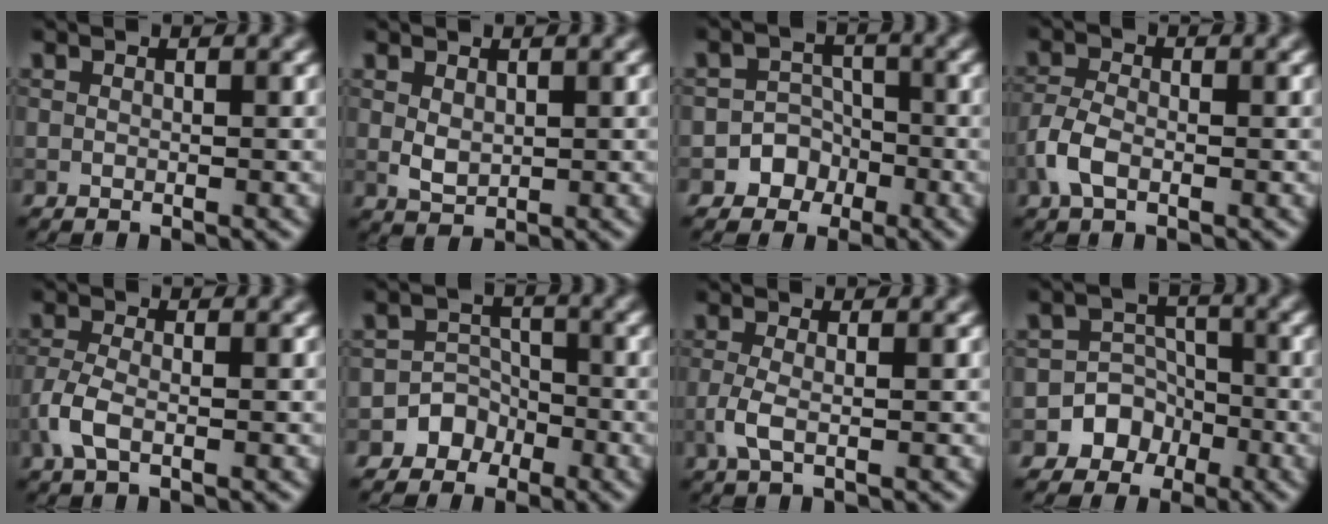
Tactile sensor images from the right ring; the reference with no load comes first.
{"total": 1.7, "force": [0.4, 1.2, 1.2], "torque": [-0.025, -0.002, 0.013]}
{"total": 3.9, "force": [-2.0, 3.3, 0.4], "torque": [0.033, 0.009, -0.048]}
{"total": 2.9, "force": [-1.2, 1.5, 2.2], "torque": [-0.051, 0.001, -0.034]}
{"total": 2.8, "force": [-1.1, 1.2, 2.4], "torque": [-0.060, -0.001, -0.029]}
{"total": 3.6, "force": [-2.1, 2.9, 0.2], "torque": [0.039, 0.013, -0.049]}
{"total": 2.1, "force": [-0.5, 0.6, 2.0], "torque": [-0.046, -0.001, -0.015]}
{"total": 5.4, "force": [-2.7, 4.6, 0.6], "torque": [0.030, 0.003, -0.069]}